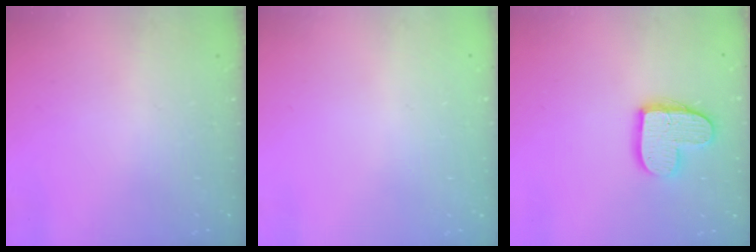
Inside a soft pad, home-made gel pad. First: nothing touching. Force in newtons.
{"total": 0.0}
{"total": 12.9, "press": 12.9, "slide": 0.9}